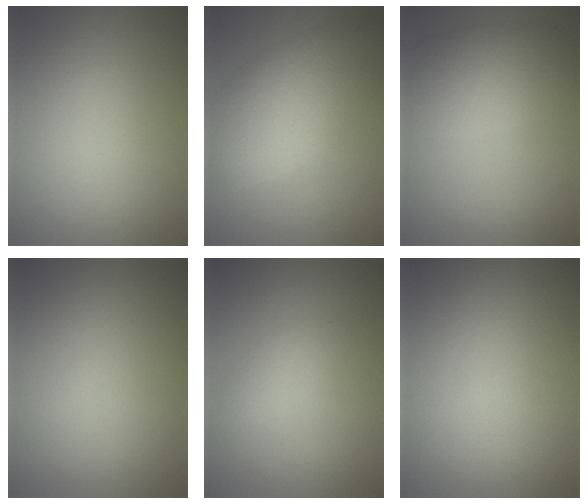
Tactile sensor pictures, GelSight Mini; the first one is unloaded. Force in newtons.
{"total": 8.0, "press": 8.0, "slide": 0.5}
{"total": 5.5, "press": 5.5, "slide": 0.2}
{"total": 0.0}
{"total": 1.7, "press": 1.6, "slide": 0.0}
{"total": 0.0}